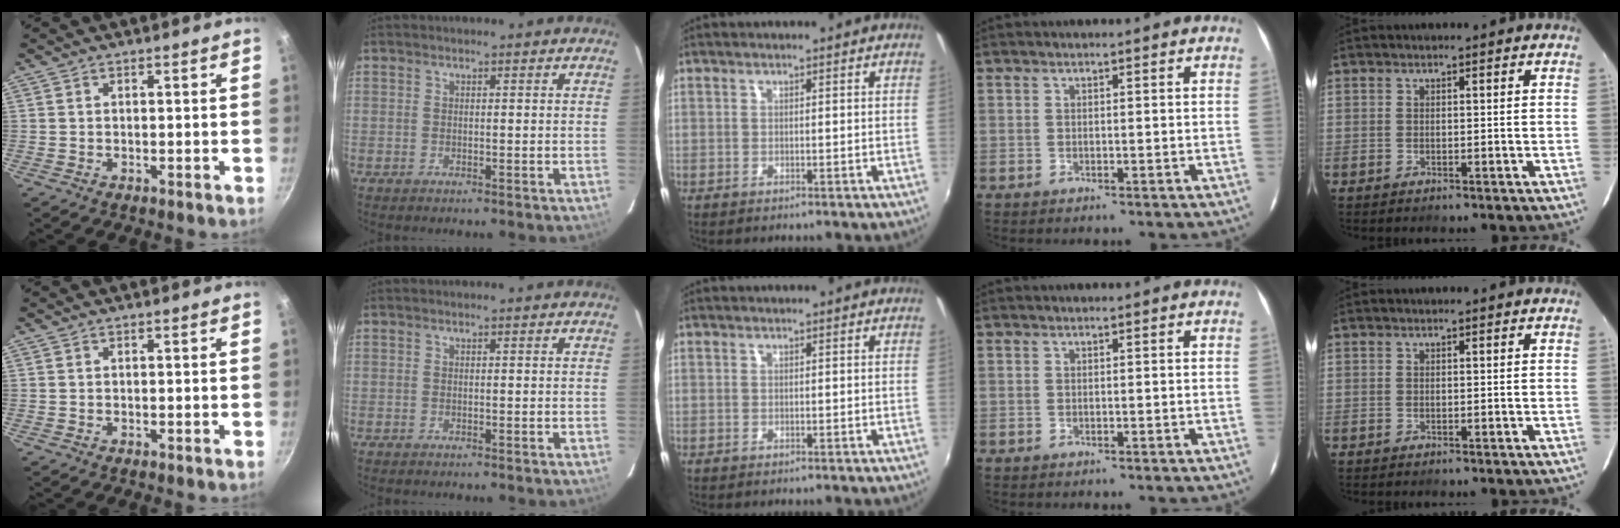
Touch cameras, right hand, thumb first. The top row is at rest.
{}